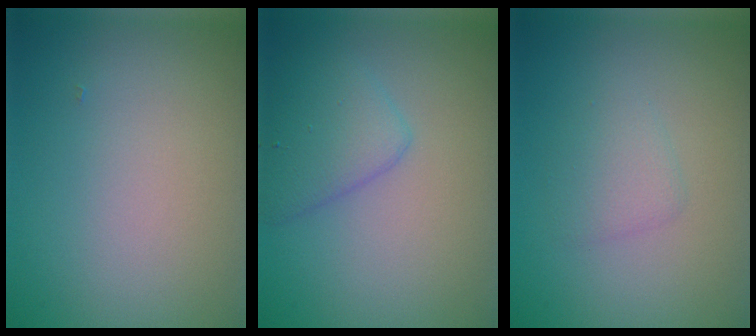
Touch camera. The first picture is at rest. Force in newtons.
{"total": 3.2, "press": 3.2, "slide": 0.1}
{"total": 1.6, "press": 1.6, "slide": 0.0}